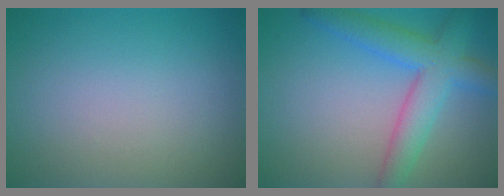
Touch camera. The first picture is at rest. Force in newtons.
{"total": 5.7, "press": 5.7, "slide": 0.2}